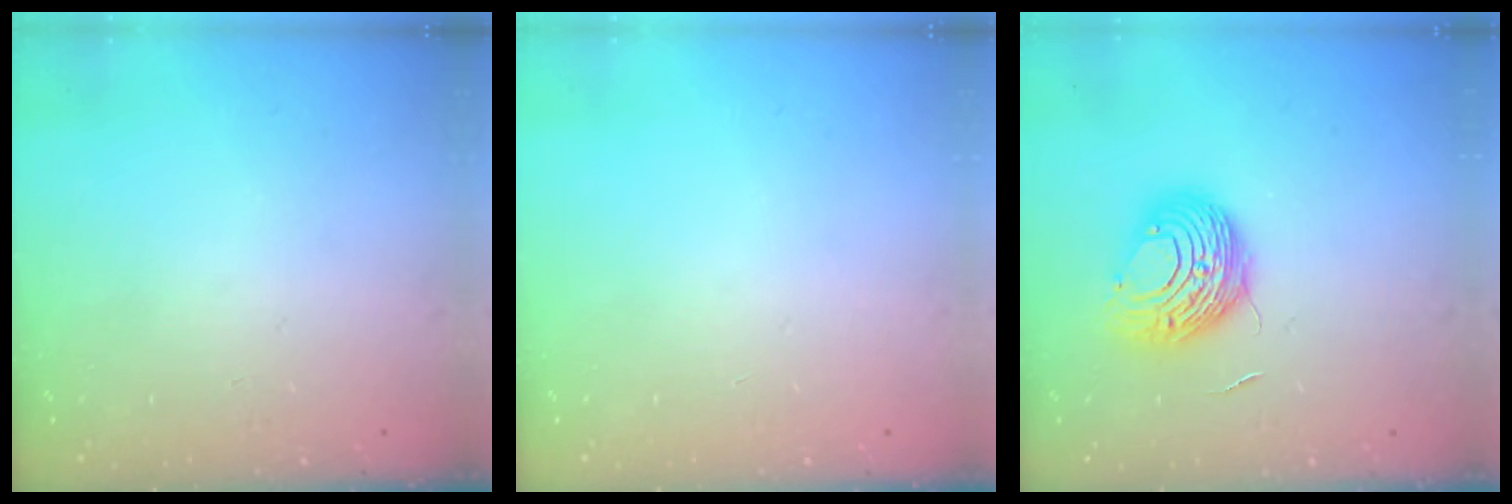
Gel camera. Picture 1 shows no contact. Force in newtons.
{"total": 0.0}
{"total": 10.4, "press": 10.4, "slide": 0.5}